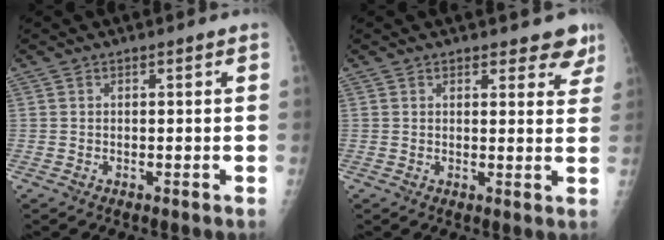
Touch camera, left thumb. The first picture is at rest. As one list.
[{"total": 5.4, "force": [4.5, 2.4, 1.8], "torque": [0.016, -0.024, 0.044]}]